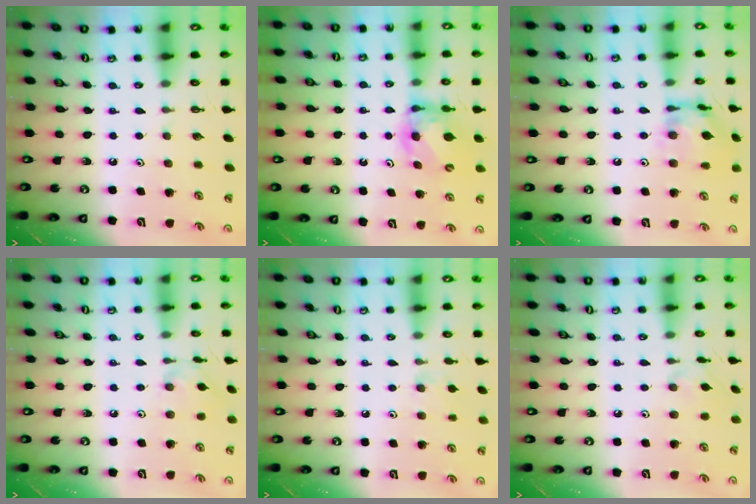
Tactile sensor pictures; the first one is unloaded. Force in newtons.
{"total": 6.1, "press": 6.1, "slide": 0.3}
{"total": 13.8, "press": 13.8, "slide": 1.2}
{"total": 2.0, "press": 2.0, "slide": 0.2}
{"total": 4.8, "press": 4.8, "slide": 0.7}
{"total": 2.1, "press": 2.1, "slide": 0.4}